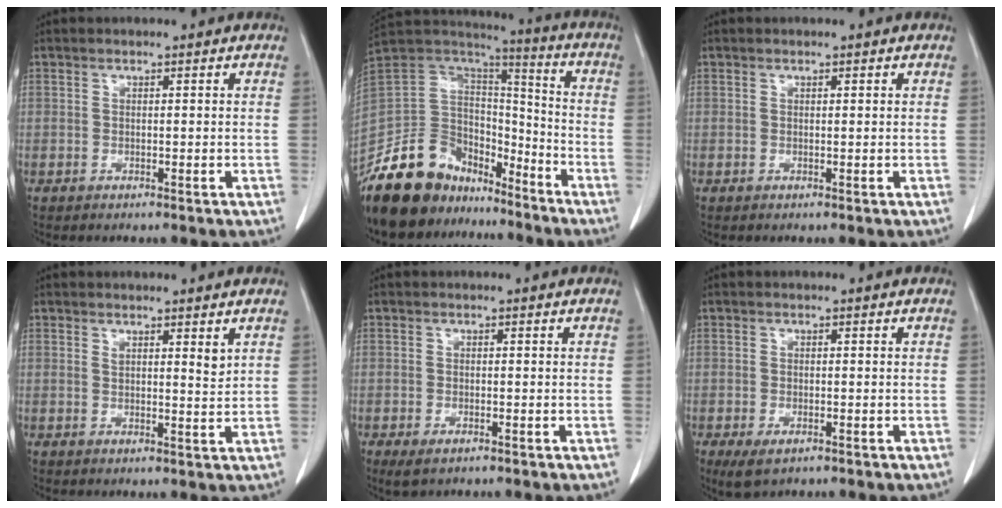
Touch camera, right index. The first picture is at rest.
{"total": 18.0, "force": [-14.1, 9.8, 5.3], "torque": [-0.099, 0.067, -0.250]}
{"total": 0.0}
{"total": 2.4, "force": [1.7, 0.4, 1.7], "torque": [-0.025, -0.010, 0.026]}
{"total": 2.3, "force": [-1.3, 1.2, 1.5], "torque": [-0.028, -0.005, -0.014]}
{"total": 3.3, "force": [-1.8, 1.7, 2.3], "torque": [-0.042, -0.008, -0.023]}